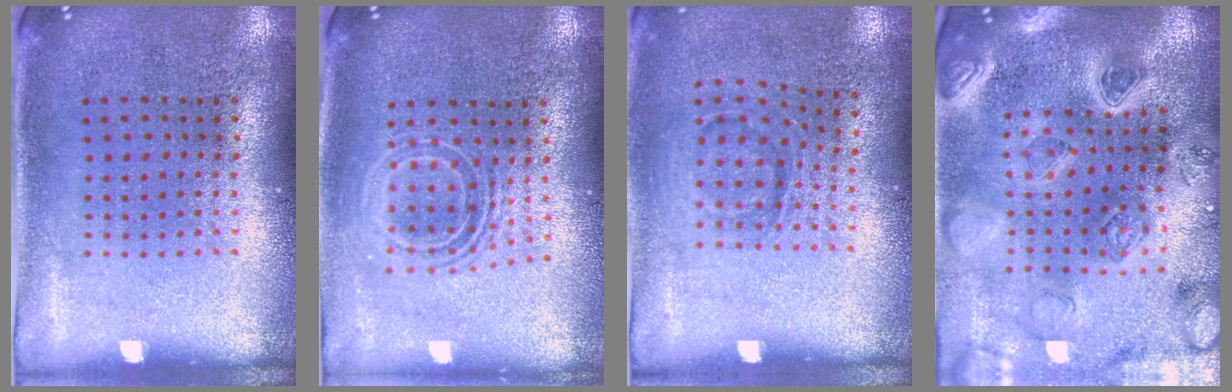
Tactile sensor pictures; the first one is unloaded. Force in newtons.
{"total": 1.6, "press": 1.3, "slide": 0.9}
{"total": 1.0, "press": 0.7, "slide": 0.7}
{"total": 3.7, "press": 3.5, "slide": 1.3}